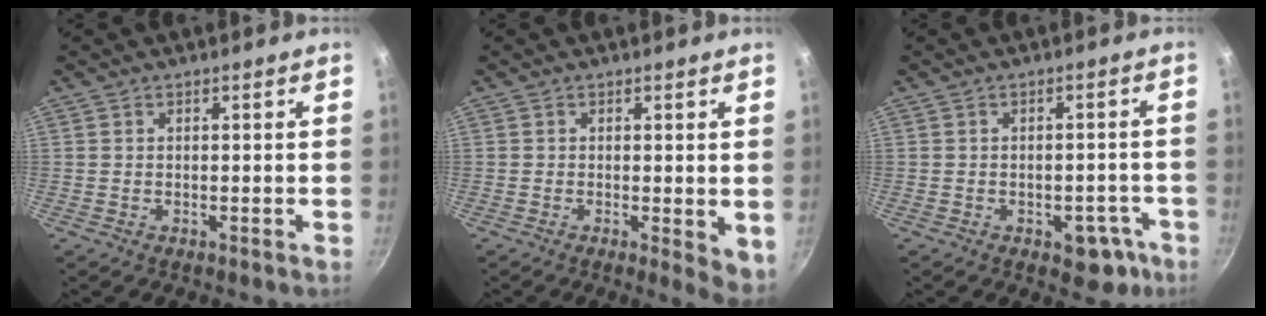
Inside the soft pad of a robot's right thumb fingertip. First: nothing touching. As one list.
[{"total": 4.2, "force": [-0.4, 1.4, 4.0], "torque": [-0.051, -0.011, -0.008]}, {"total": 5.8, "force": [-3.1, 3.5, 3.4], "torque": [-0.018, 0.028, -0.032]}]